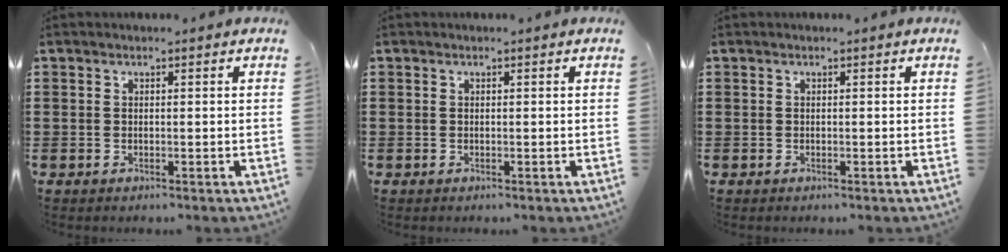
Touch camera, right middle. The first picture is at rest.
{"total": 0.0}
{"total": 0.0}